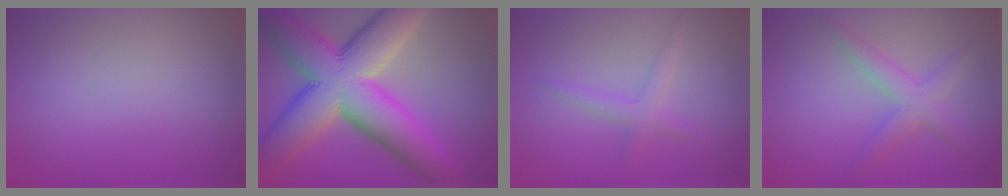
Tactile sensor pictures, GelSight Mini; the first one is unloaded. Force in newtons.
{"total": 14.6, "press": 14.6, "slide": 0.5}
{"total": 1.9, "press": 1.9, "slide": 0.1}
{"total": 2.9, "press": 2.9, "slide": 0.1}